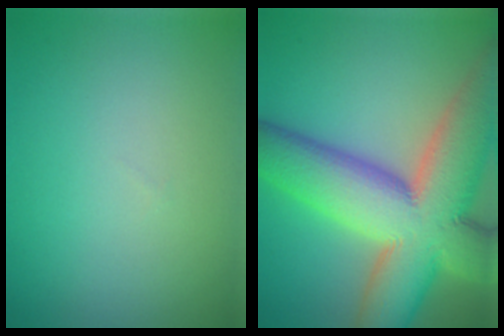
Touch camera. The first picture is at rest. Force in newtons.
{"total": 15.7, "press": 15.7, "slide": 1.0}